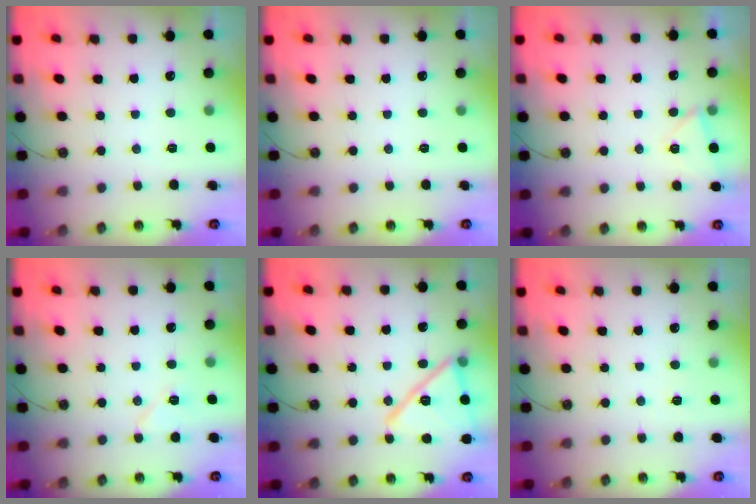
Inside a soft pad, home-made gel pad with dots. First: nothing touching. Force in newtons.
{"total": 0.0}
{"total": 3.1, "press": 3.0, "slide": 0.6}
{"total": 5.7, "press": 5.5, "slide": 1.3}
{"total": 17.6, "press": 15.8, "slide": 7.7}
{"total": 2.5, "press": 1.8, "slide": 1.7}